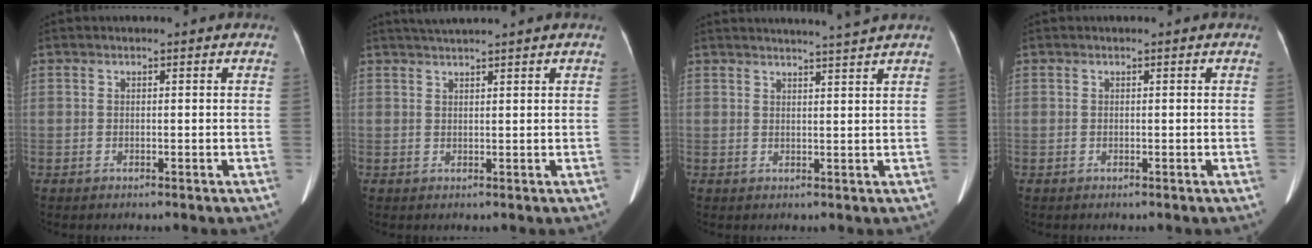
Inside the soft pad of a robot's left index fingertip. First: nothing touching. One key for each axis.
{"total": 3.5, "fx": 3.1, "fy": -0.9, "fz": 1.4, "tx": -0.018, "ty": 0.023, "tz": 0.057}
{"total": 6.0, "fx": 5.4, "fy": -1.7, "fz": 1.8, "tx": -0.024, "ty": -0.002, "tz": 0.068}
{"total": 0.0}